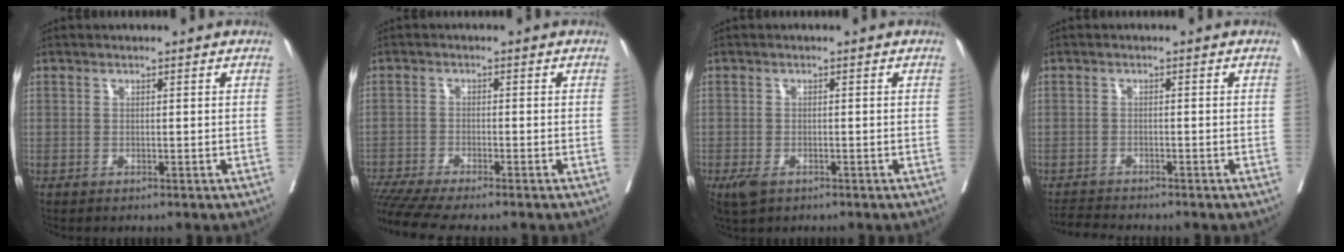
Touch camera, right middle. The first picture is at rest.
{"total": 9.4, "force": [-8.2, -0.2, 4.5], "torque": [-0.068, -0.016, -0.135]}
{"total": 3.1, "force": [-1.8, 1.6, 2.0], "torque": [-0.043, -0.007, -0.025]}
{"total": 3.1, "force": [-3.1, -0.3, 0.4], "torque": [-0.008, -0.017, -0.053]}